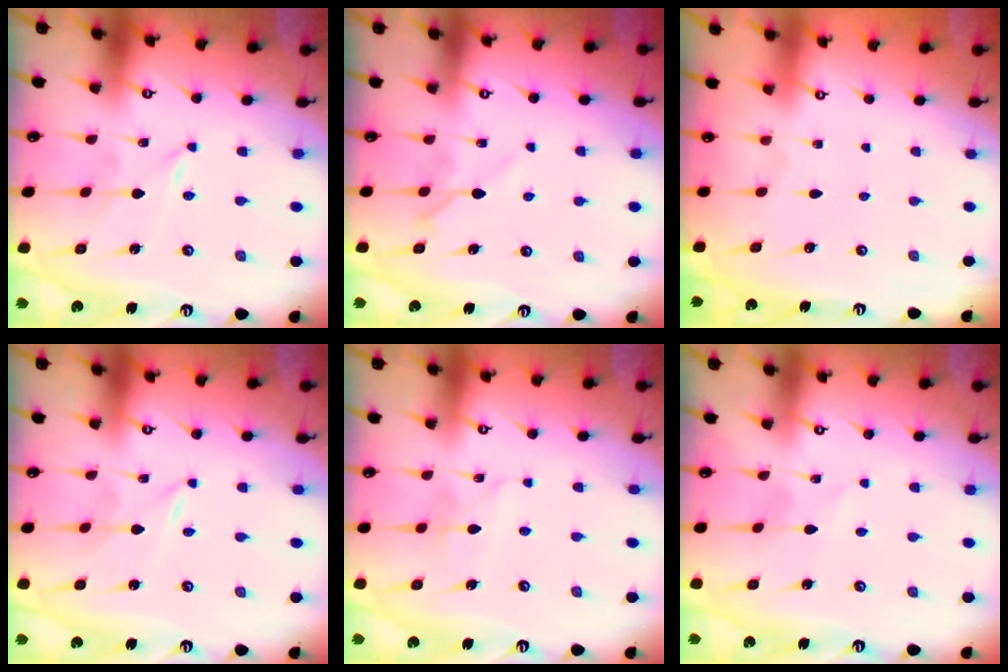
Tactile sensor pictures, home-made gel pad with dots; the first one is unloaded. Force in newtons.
{"total": 5.8, "press": 5.8, "slide": 0.7}
{"total": 0.0}
{"total": 0.0}
{"total": 3.6, "press": 3.6, "slide": 0.3}
{"total": 1.8, "press": 1.8, "slide": 0.2}